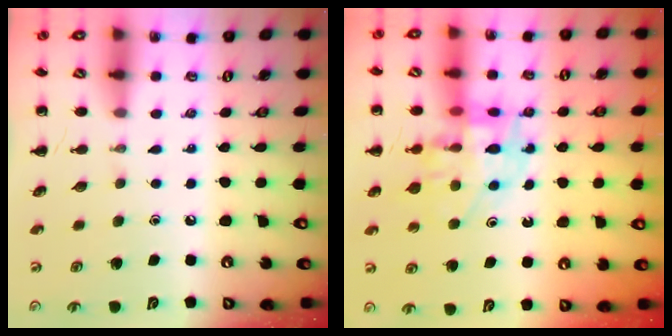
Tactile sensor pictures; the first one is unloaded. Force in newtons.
{"total": 14.0, "press": 13.6, "slide": 3.5}